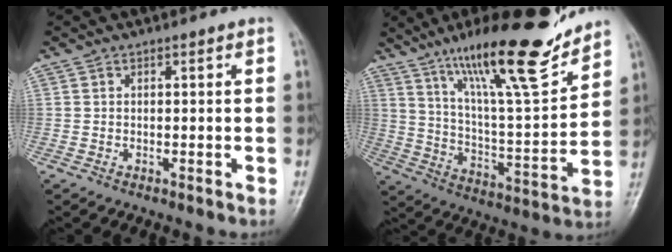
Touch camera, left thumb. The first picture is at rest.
{"total": 21.9, "force": [15.9, 3.8, 14.6], "torque": [-0.209, -0.078, 0.268]}